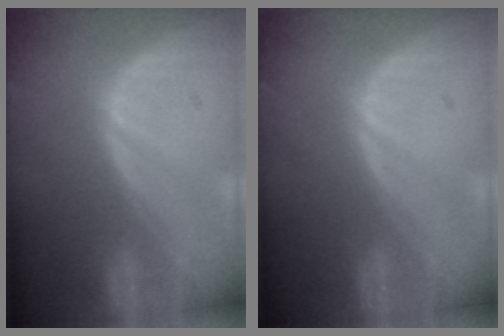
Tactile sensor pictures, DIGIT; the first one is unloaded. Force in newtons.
{"total": 0.0}